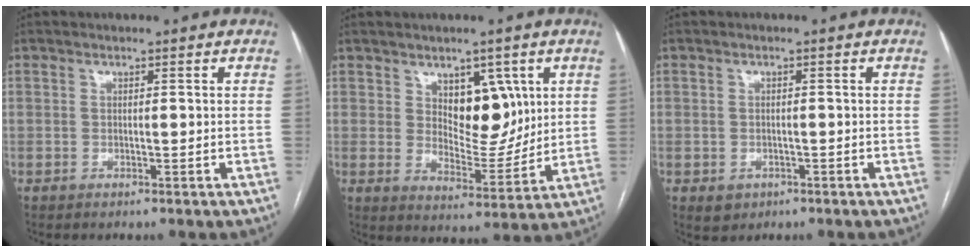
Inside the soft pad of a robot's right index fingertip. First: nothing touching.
{"total": 8.3, "force": [3.3, 4.5, 6.2], "torque": [-0.089, 0.000, 0.062]}
{"total": 2.6, "force": [-1.1, 2.2, 0.7], "torque": [-0.006, 0.004, -0.007]}